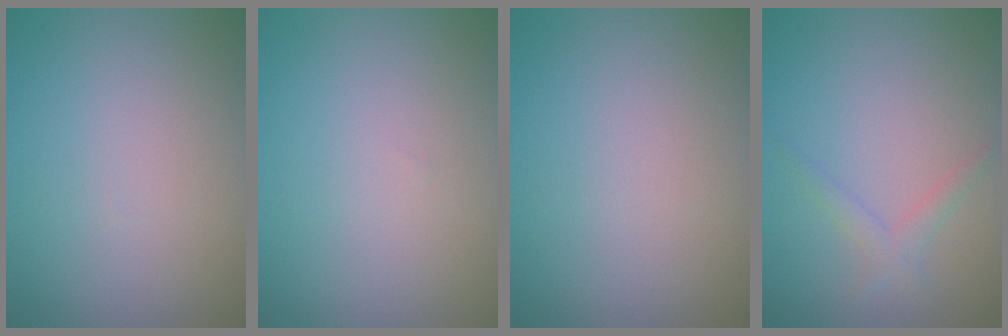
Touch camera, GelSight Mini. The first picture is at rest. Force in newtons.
{"total": 0.0}
{"total": 0.0}
{"total": 1.5, "press": 1.5, "slide": 0.1}